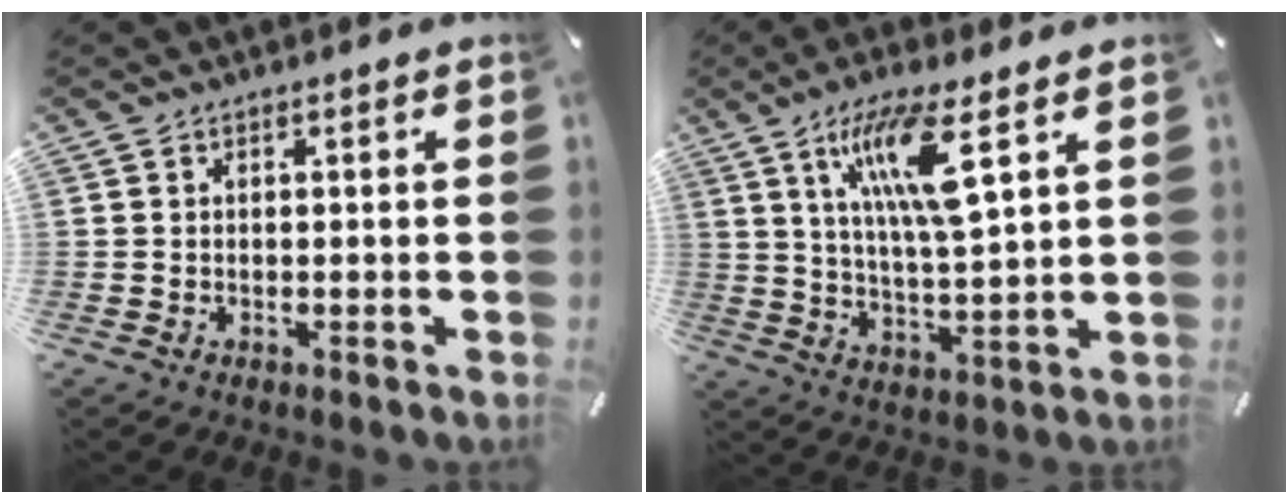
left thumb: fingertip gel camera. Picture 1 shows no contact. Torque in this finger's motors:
{"motor_torque": [0.12, 0.83, 1.33, -1.44, 0.42]}